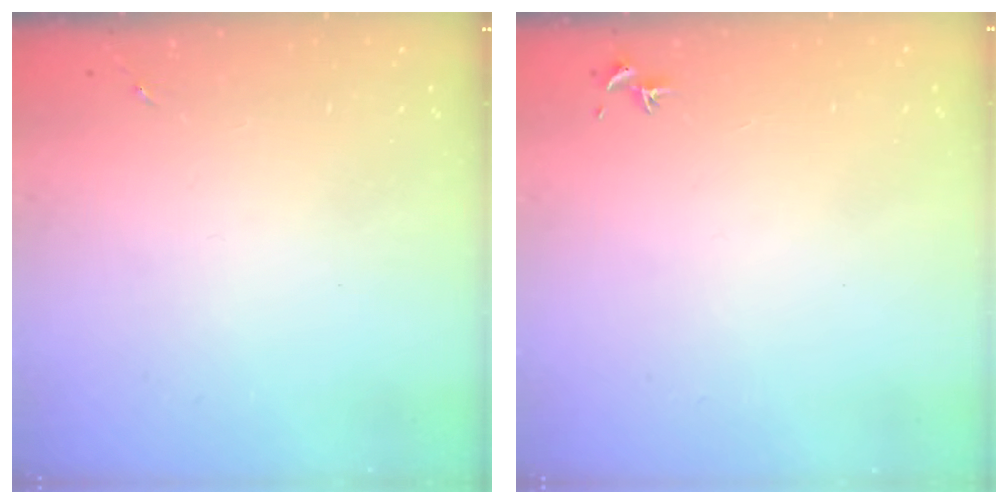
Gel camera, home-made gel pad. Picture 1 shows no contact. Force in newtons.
{"total": 0.7, "press": 0.6, "slide": 0.5}